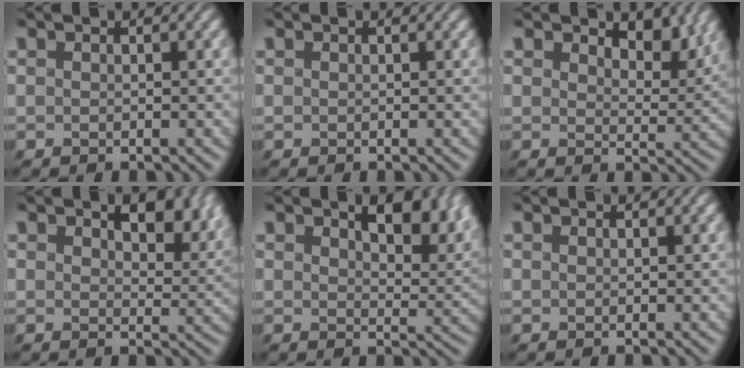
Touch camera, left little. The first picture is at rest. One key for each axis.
{"total": 0.0}
{"total": 5.1, "fx": 3.7, "fy": 2.5, "fz": 2.5, "tx": -0.041, "ty": -0.004, "tz": 0.046}
{"total": 6.8, "fx": 3.4, "fy": 4.0, "fz": 4.3, "tx": -0.073, "ty": -0.007, "tz": 0.053}
{"total": 7.7, "fx": 3.7, "fy": 4.0, "fz": 5.4, "tx": -0.078, "ty": -0.004, "tz": 0.060}
{"total": 0.0}